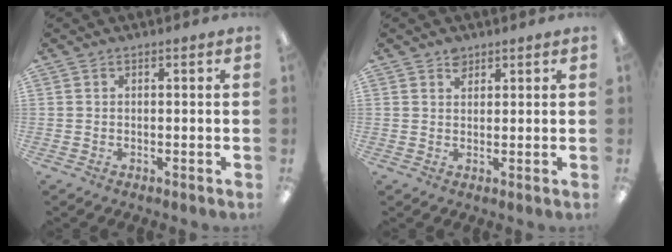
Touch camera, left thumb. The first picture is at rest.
{"total": 2.6, "force": [1.9, 1.4, 0.8], "torque": [-0.011, -0.004, 0.035]}